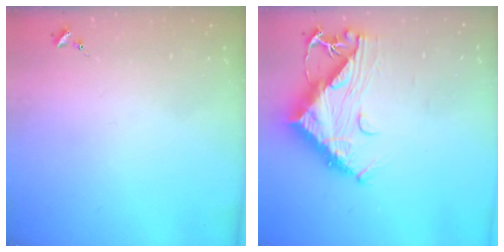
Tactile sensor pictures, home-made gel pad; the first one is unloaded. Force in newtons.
{"total": 14.1, "press": 14.0, "slide": 1.3}